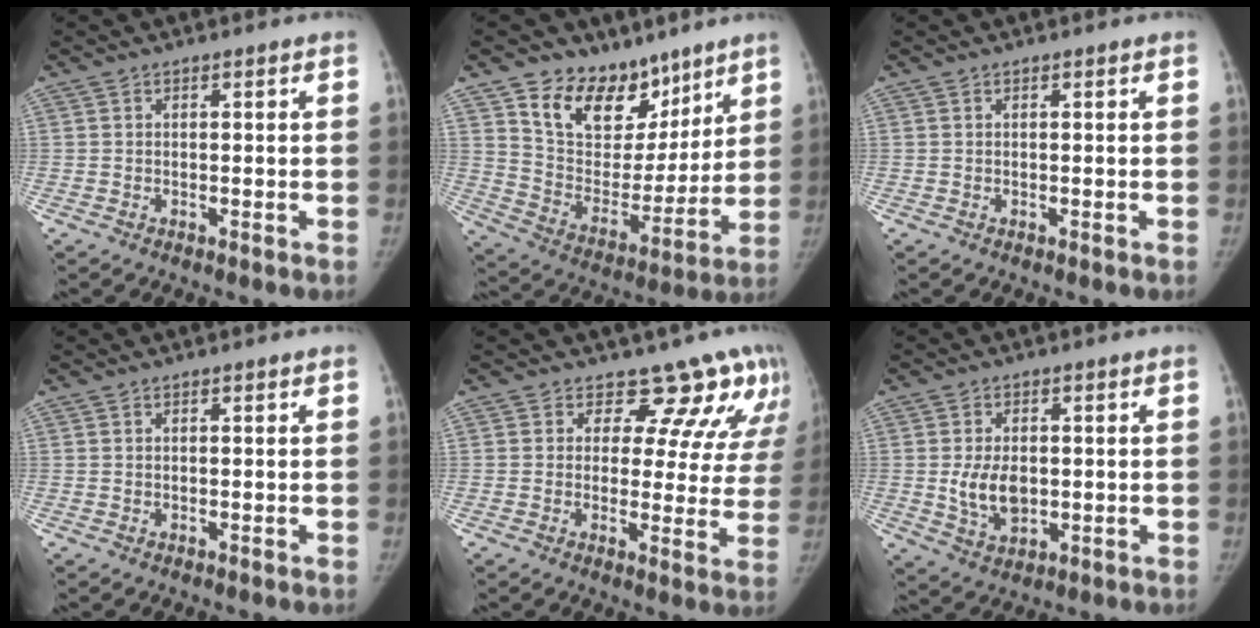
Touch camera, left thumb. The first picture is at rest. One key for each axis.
{"total": 17.4, "fx": 11.8, "fy": 11.1, "fz": 6.0, "tx": -0.039, "ty": -0.076, "tz": 0.211}
{"total": 0.0}
{"total": 0.0}
{"total": 12.8, "fx": 10.9, "fy": 6.0, "fz": 2.8, "tx": 0.020, "ty": -0.062, "tz": 0.099}
{"total": 7.4, "fx": -0.2, "fy": 4.8, "fz": 5.6, "tx": -0.090, "ty": -0.009, "tz": 0.007}